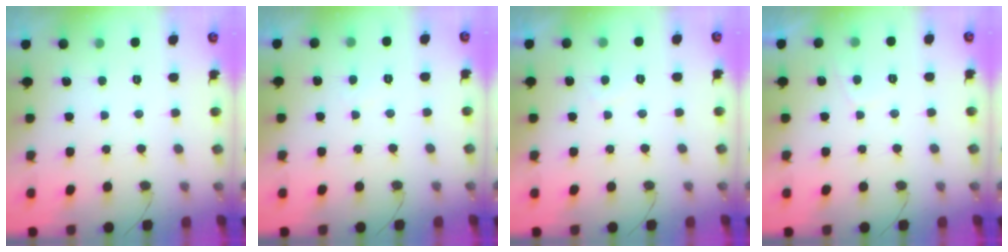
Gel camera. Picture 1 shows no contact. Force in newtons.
{"total": 1.6, "press": 1.6, "slide": 0.4}
{"total": 1.1, "press": 0.8, "slide": 0.7}
{"total": 1.0, "press": 0.8, "slide": 0.6}